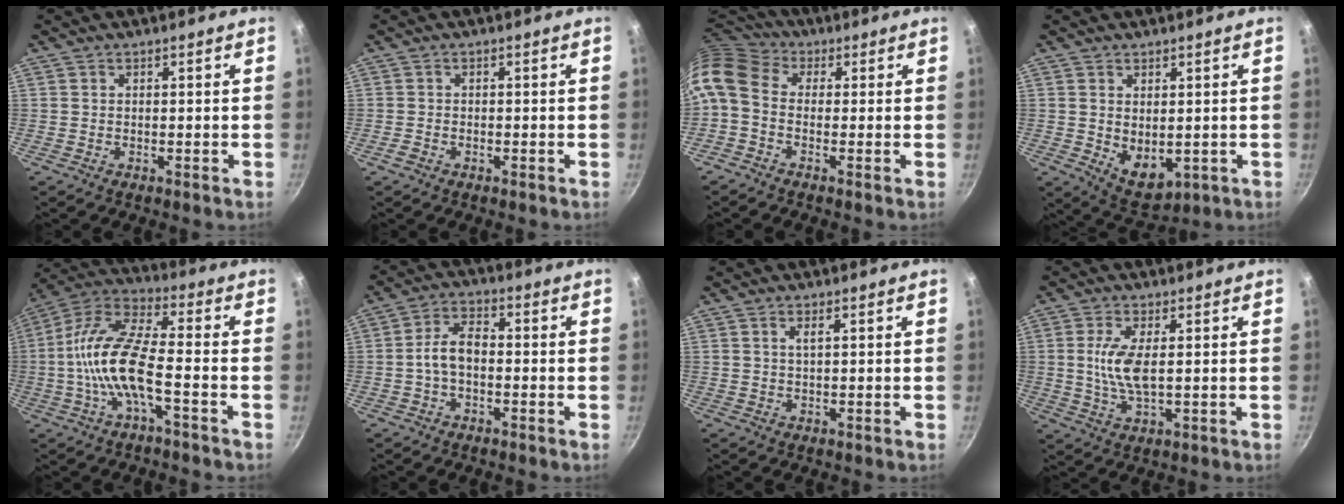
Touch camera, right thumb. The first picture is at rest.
{"total": 1.2, "force": [-0.8, 0.7, 0.5], "torque": [-0.018, 0.006, -0.019]}
{"total": 10.5, "force": [-0.2, 7.8, 7.0], "torque": [-0.147, 0.033, -0.022]}
{"total": 6.8, "force": [0.2, 4.3, 5.2], "torque": [-0.066, -0.020, 0.022]}
{"total": 14.1, "force": [-3.6, 4.7, 12.8], "torque": [-0.259, 0.041, -0.085]}
{"total": 6.2, "force": [-1.0, 3.6, 5.0], "torque": [-0.088, 0.030, -0.026]}
{"total": 1.6, "force": [0.6, 0.4, 1.4], "torque": [-0.027, 0.001, 0.012]}
{"total": 7.3, "force": [0.8, 2.6, 6.8], "torque": [-0.142, -0.004, 0.016]}